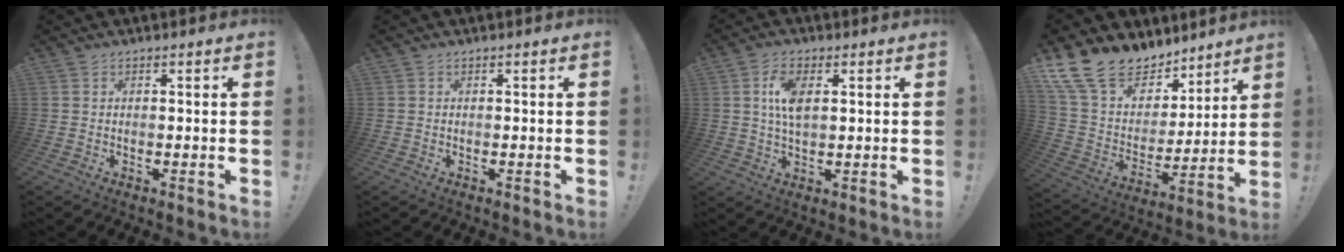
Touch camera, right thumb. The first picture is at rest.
{"total": 0.0}
{"total": 7.4, "force": [1.7, 3.6, 6.3], "torque": [-0.120, -0.004, 0.024]}
{"total": 17.2, "force": [13.3, 9.1, 5.8], "torque": [-0.112, -0.093, 0.261]}